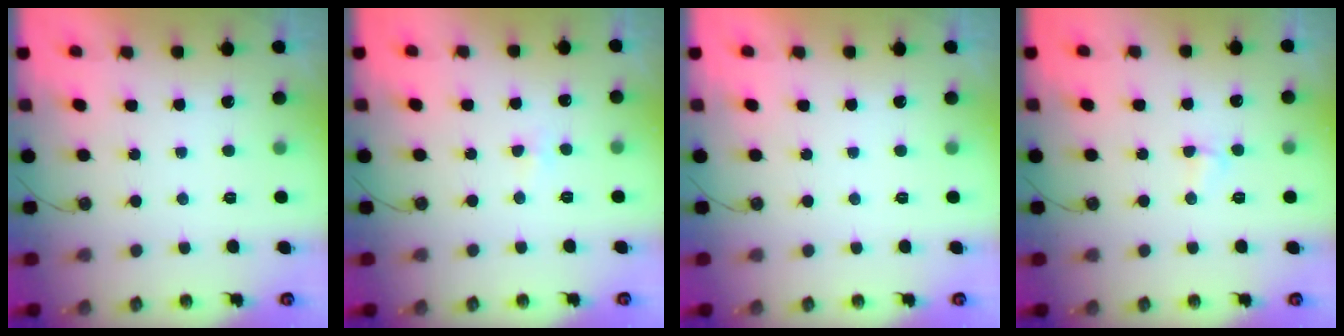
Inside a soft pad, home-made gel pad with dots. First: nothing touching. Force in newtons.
{"total": 3.0, "press": 2.9, "slide": 0.6}
{"total": 0.0}
{"total": 3.6, "press": 3.6, "slide": 0.5}